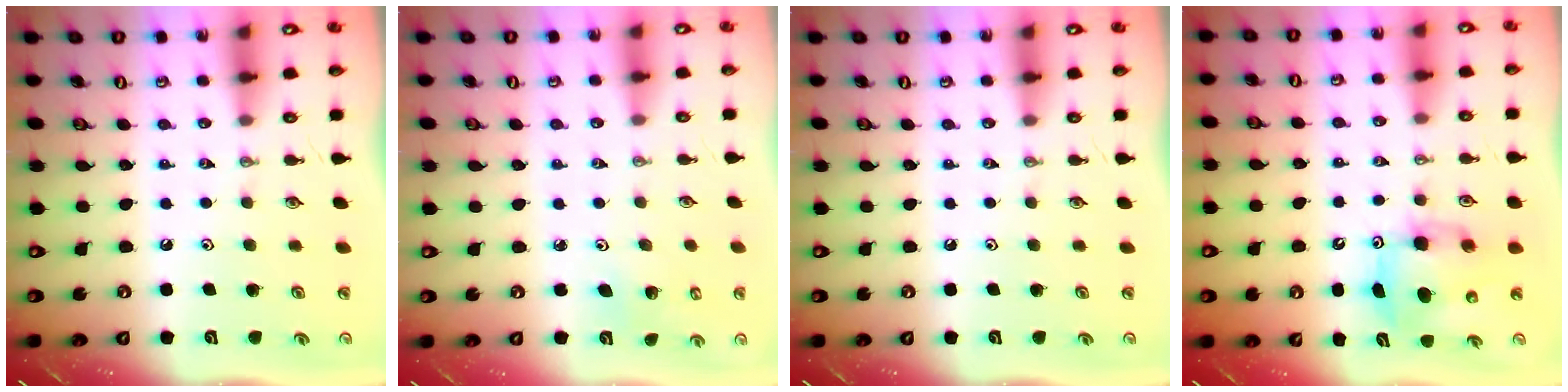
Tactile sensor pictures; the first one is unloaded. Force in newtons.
{"total": 3.0, "press": 2.9, "slide": 0.4}
{"total": 0.0}
{"total": 8.2, "press": 8.0, "slide": 1.8}